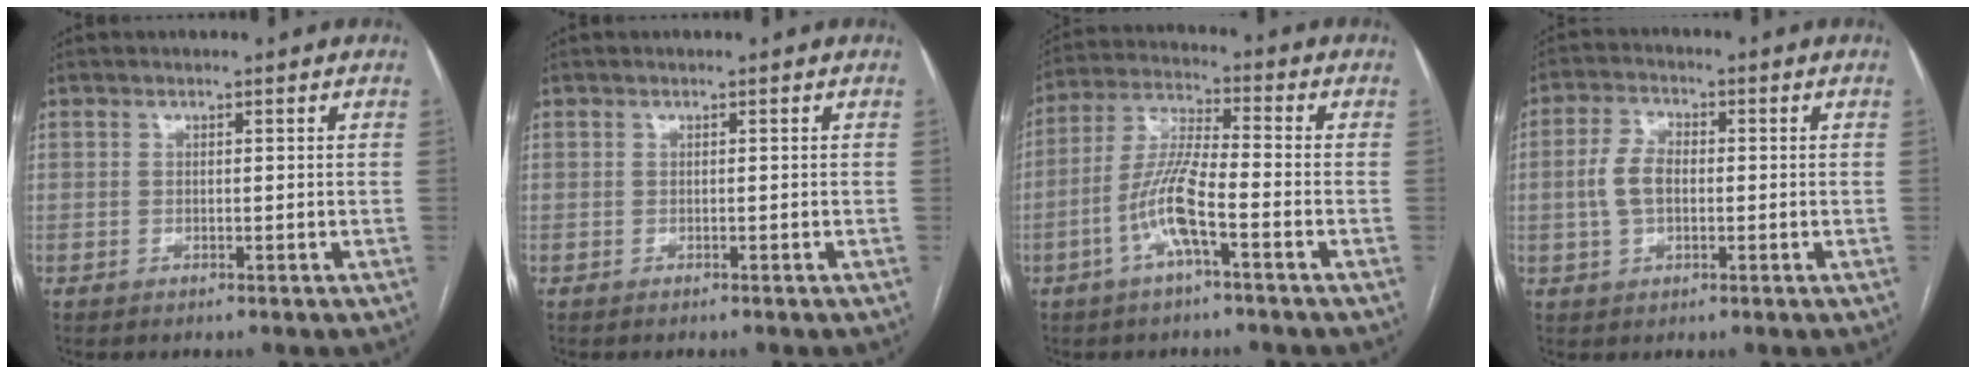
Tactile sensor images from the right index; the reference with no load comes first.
{"total": 0.7, "force": [-0.7, 0.1, 0.3], "torque": [-0.005, -0.002, -0.010]}
{"total": 9.1, "force": [-3.5, 1.1, 8.4], "torque": [-0.177, 0.006, -0.073]}
{"total": 5.7, "force": [-0.2, 3.3, 4.6], "torque": [-0.104, 0.014, -0.005]}